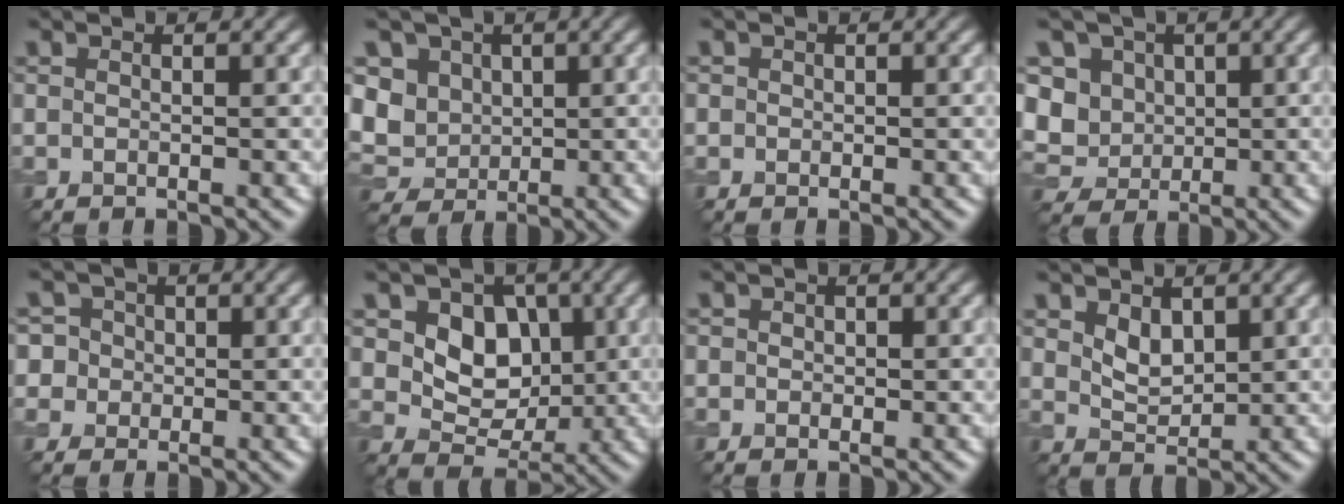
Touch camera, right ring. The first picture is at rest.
{"total": 5.7, "force": [1.3, 5.0, 2.5], "torque": [-0.062, 0.013, 0.017]}
{"total": 0.6, "force": [0.1, 0.6, 0.1], "torque": [0.005, -0.002, -0.002]}
{"total": 7.8, "force": [1.7, 6.8, 3.5], "torque": [-0.076, 0.018, 0.017]}
{"total": 5.7, "force": [1.2, 5.3, 1.8], "torque": [-0.032, 0.041, -0.006]}
{"total": 5.6, "force": [1.2, 4.3, 3.4], "torque": [-0.055, -0.007, 0.013]}
{"total": 1.0, "force": [0.2, 0.9, 0.4], "torque": [0.000, -0.001, -0.003]}
{"total": 2.4, "force": [1.2, 1.5, 1.4], "torque": [-0.029, -0.006, 0.027]}